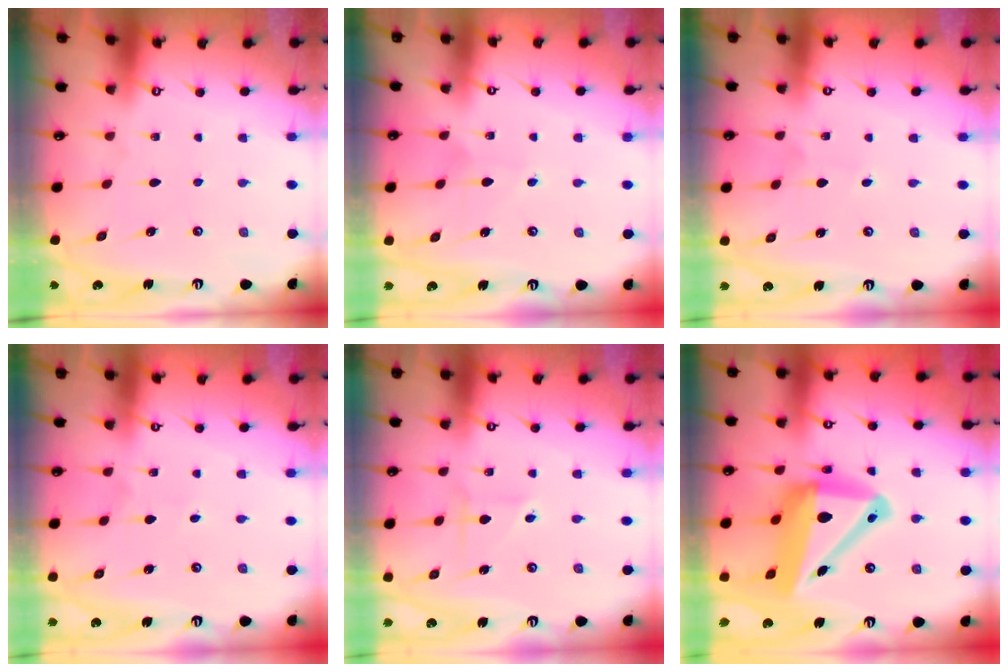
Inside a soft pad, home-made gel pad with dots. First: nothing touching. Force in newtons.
{"total": 4.5, "press": 4.4, "slide": 0.3}
{"total": 1.1, "press": 1.1, "slide": 0.1}
{"total": 1.7, "press": 1.7, "slide": 0.1}
{"total": 1.8, "press": 1.7, "slide": 0.7}
{"total": 18.7, "press": 18.4, "slide": 3.1}